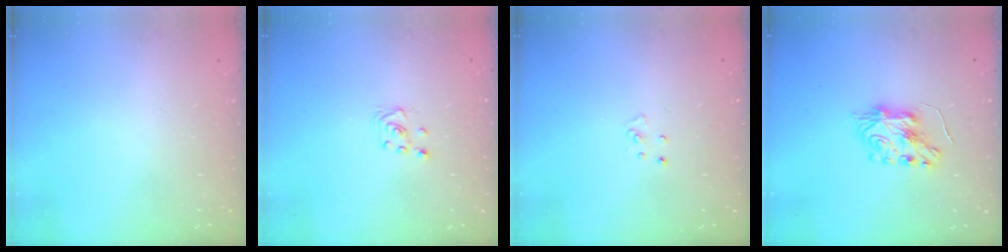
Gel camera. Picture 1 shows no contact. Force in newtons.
{"total": 3.1, "press": 3.1, "slide": 0.3}
{"total": 3.1, "press": 3.1, "slide": 0.2}
{"total": 7.3, "press": 7.2, "slide": 0.6}